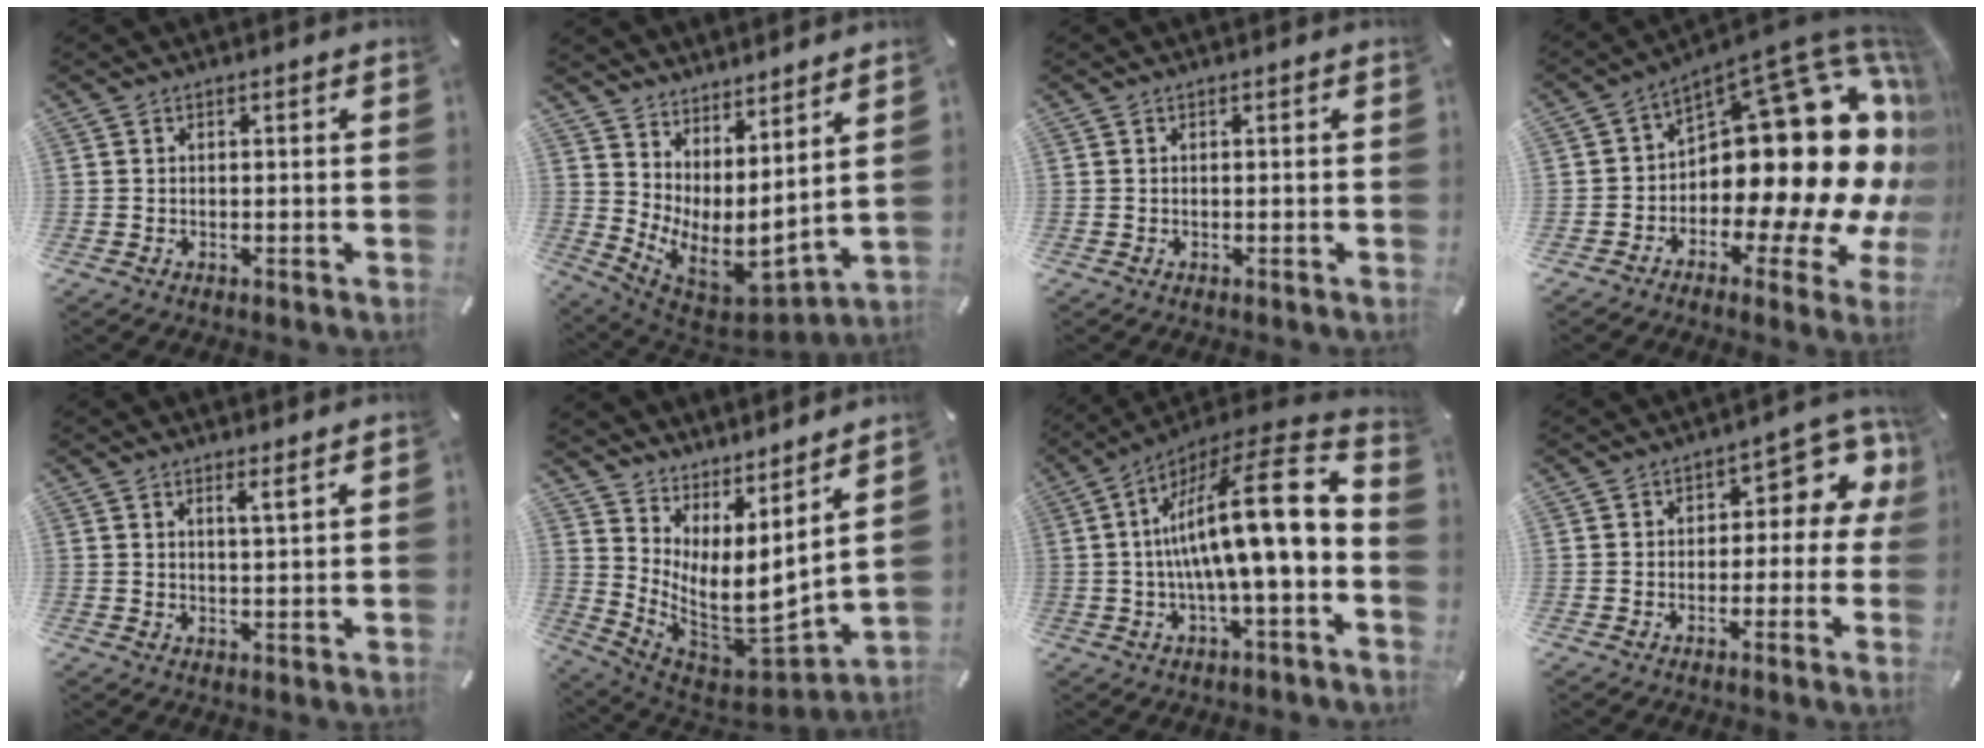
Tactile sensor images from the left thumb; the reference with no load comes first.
{"total": 6.1, "force": [1.0, 3.8, 4.7], "torque": [-0.071, -0.065, 0.028]}
{"total": 0.0}
{"total": 23.5, "force": [3.3, 13.6, 18.9], "torque": [-0.247, -0.059, 0.077]}
{"total": 2.9, "force": [2.0, -0.2, 2.1], "torque": [-0.044, -0.004, 0.035]}
{"total": 7.3, "force": [2.1, 3.2, 6.2], "torque": [-0.125, -0.080, 0.038]}
{"total": 19.9, "force": [1.8, 4.6, 19.2], "torque": [-0.311, -0.029, 0.021]}
{"total": 9.0, "force": [2.3, 5.3, 6.9], "torque": [-0.083, -0.015, 0.035]}